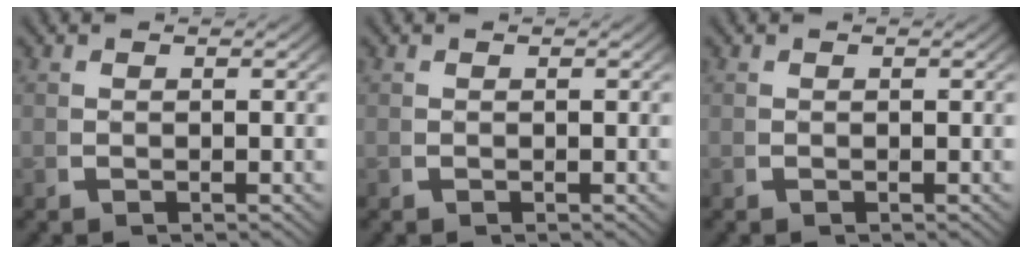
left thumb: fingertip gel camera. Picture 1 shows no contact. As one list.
[{"total": 0.0}, {"total": 0.0}]